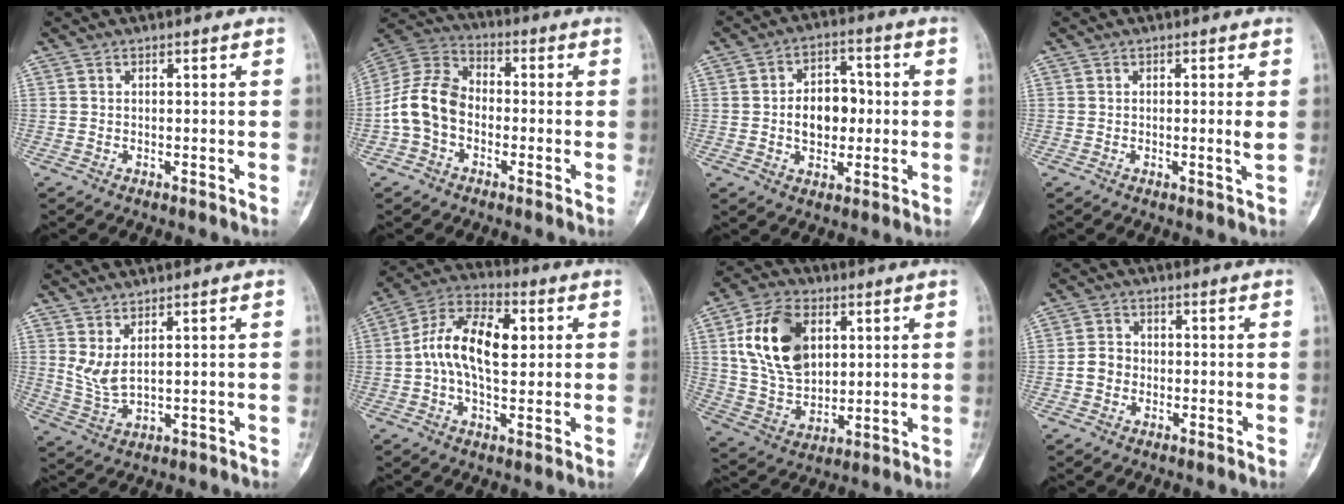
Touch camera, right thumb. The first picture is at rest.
{"total": 11.4, "force": [-2.7, 8.3, 7.4], "torque": [-0.141, 0.036, -0.065]}
{"total": 9.4, "force": [-0.3, 6.8, 6.5], "torque": [-0.069, 0.021, -0.005]}
{"total": 1.6, "force": [0.1, -0.1, 1.6], "torque": [-0.028, -0.004, 0.001]}
{"total": 4.7, "force": [2.0, 1.7, 4.0], "torque": [-0.086, -0.016, 0.054]}
{"total": 14.1, "force": [1.5, 7.8, 11.6], "torque": [-0.198, 0.026, 0.018]}
{"total": 16.5, "force": [4.7, 11.0, 11.4], "torque": [-0.187, -0.009, 0.094]}
{"total": 3.3, "force": [-1.1, 2.8, 1.5], "torque": [-0.022, 0.013, -0.027]}